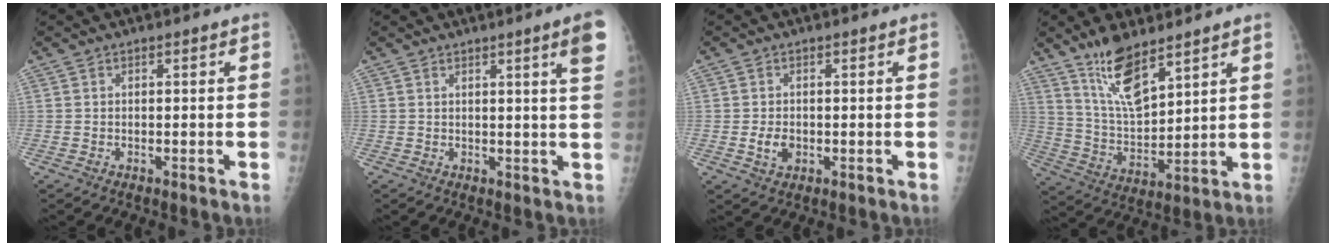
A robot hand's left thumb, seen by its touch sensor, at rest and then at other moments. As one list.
[{"total": 5.1, "force": [2.6, -0.4, 4.4], "torque": [-0.055, -0.015, 0.031]}, {"total": 2.9, "force": [-0.4, 2.2, 1.9], "torque": [-0.026, 0.001, -0.003]}, {"total": 11.4, "force": [8.1, 3.6, 7.0], "torque": [-0.115, -0.056, 0.169]}]